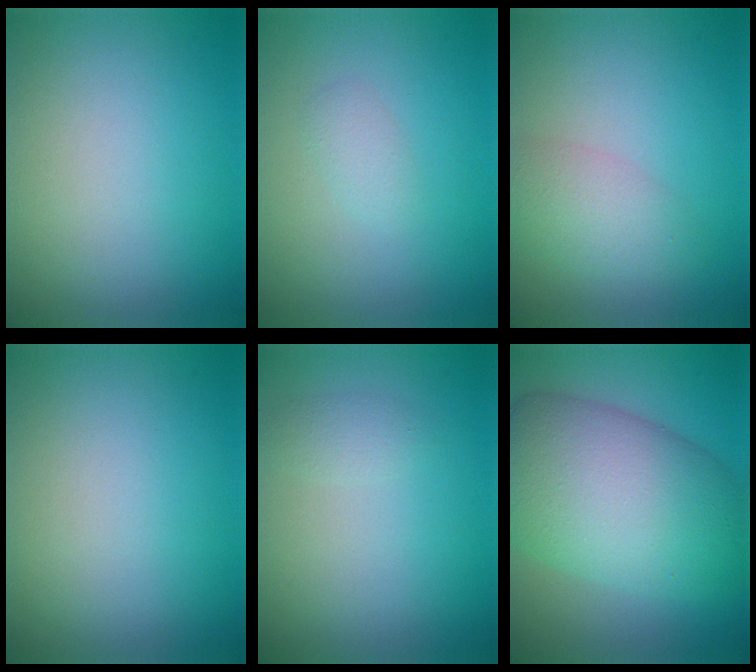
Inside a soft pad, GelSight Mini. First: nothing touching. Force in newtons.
{"total": 1.1, "press": 1.1, "slide": 0.1}
{"total": 3.2, "press": 3.2, "slide": 0.0}
{"total": 0.0}
{"total": 1.0, "press": 1.0, "slide": 0.0}
{"total": 12.0, "press": 12.0, "slide": 0.2}